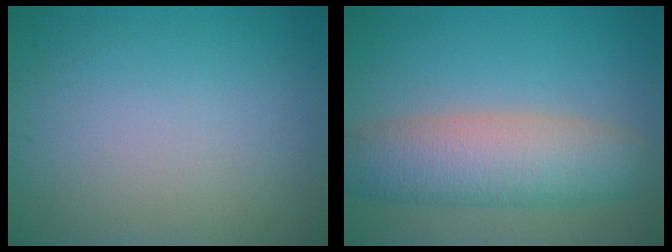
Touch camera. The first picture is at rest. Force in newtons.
{"total": 7.1, "press": 7.1, "slide": 0.5}